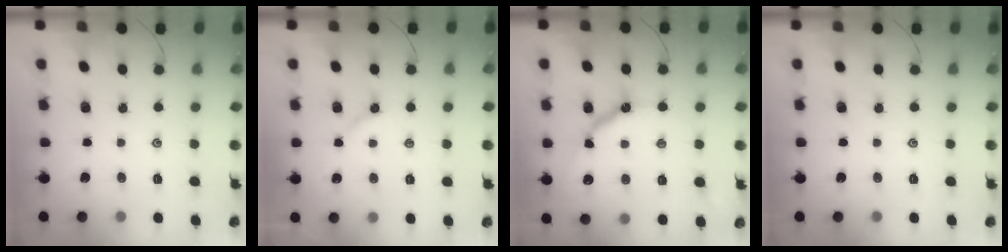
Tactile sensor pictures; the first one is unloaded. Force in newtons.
{"total": 3.3, "press": 3.3, "slide": 0.4}
{"total": 10.4, "press": 10.3, "slide": 0.7}
{"total": 0.0}